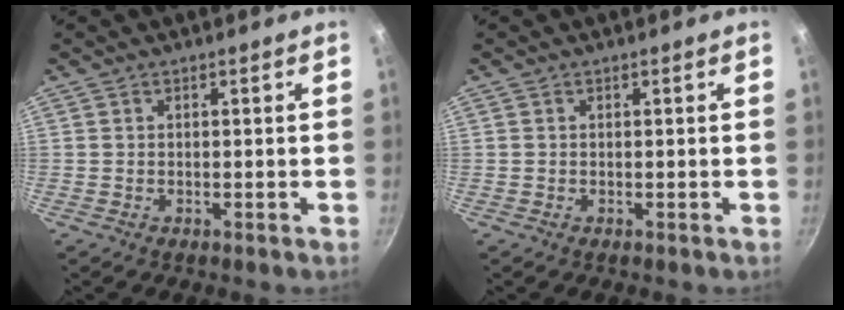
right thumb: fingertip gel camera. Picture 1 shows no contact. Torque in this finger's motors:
{"motor_torque": [-0.13, 0.40, 0.33, 0.17, -0.02]}